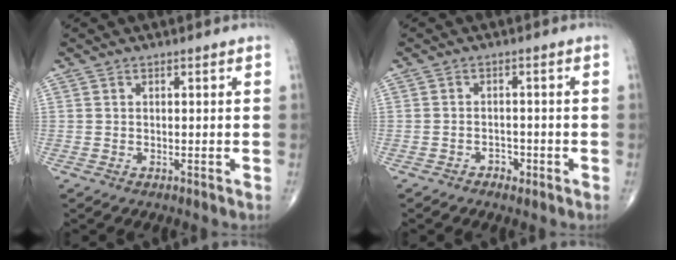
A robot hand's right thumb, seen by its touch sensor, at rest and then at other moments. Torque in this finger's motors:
{"motor_torque": [0.31, -0.07, 0.11, -0.37, -0.02]}